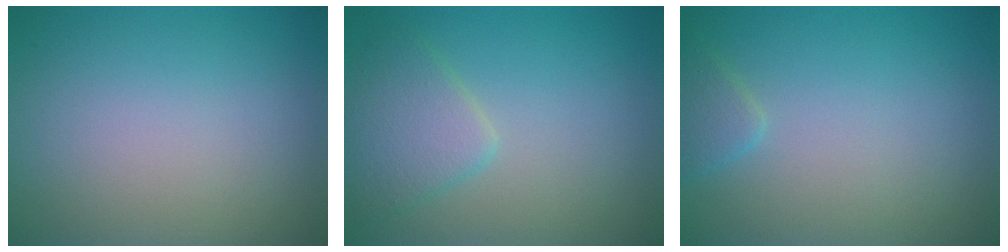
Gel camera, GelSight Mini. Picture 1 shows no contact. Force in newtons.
{"total": 3.2, "press": 3.2, "slide": 0.1}
{"total": 1.4, "press": 1.4, "slide": 0.1}